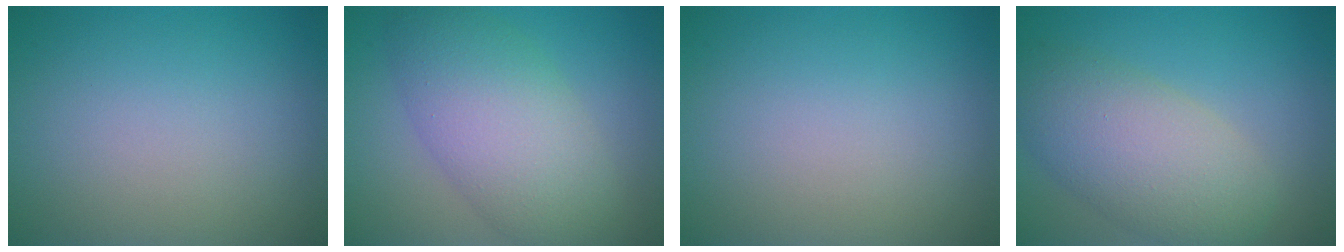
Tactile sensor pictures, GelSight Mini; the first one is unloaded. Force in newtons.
{"total": 7.7, "press": 7.6, "slide": 0.2}
{"total": 0.0}
{"total": 6.7, "press": 6.7, "slide": 0.4}